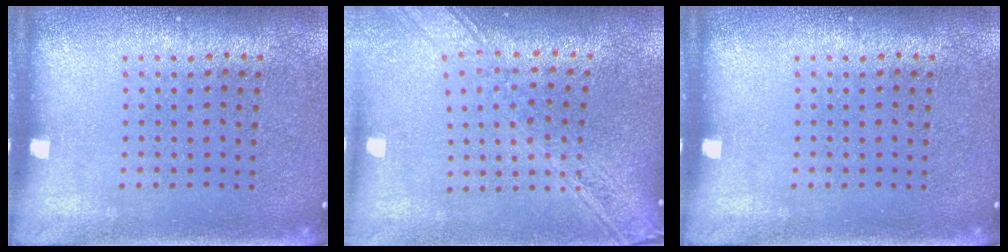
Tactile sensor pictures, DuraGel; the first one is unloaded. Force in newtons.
{"total": 2.3, "press": 1.9, "slide": 1.3}
{"total": 0.0}